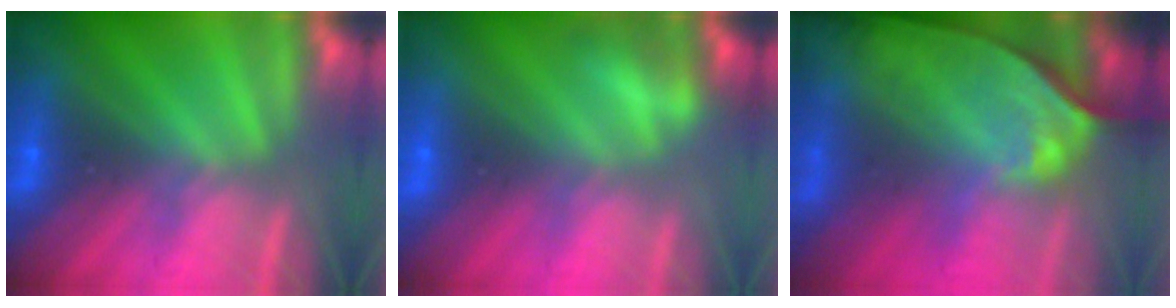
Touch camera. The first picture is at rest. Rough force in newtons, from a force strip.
{"total": 2.8}
{"total": 7.7}